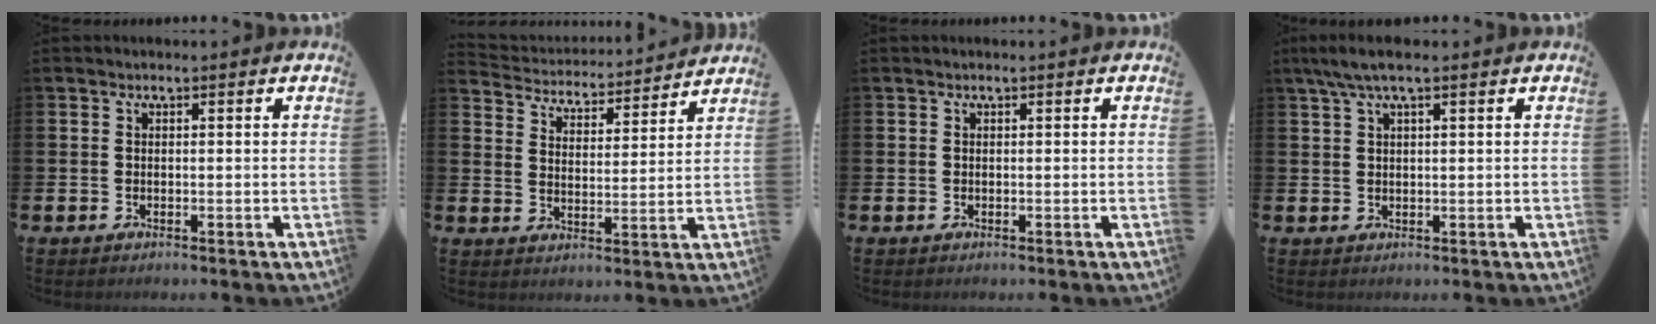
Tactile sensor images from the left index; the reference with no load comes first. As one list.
[{"total": 4.4, "force": [4.2, 1.0, -0.1], "torque": [-0.028, -0.040, 0.070]}, {"total": 0.0}, {"total": 3.4, "force": [2.2, 0.6, 2.5], "torque": [-0.054, 0.003, 0.040]}]